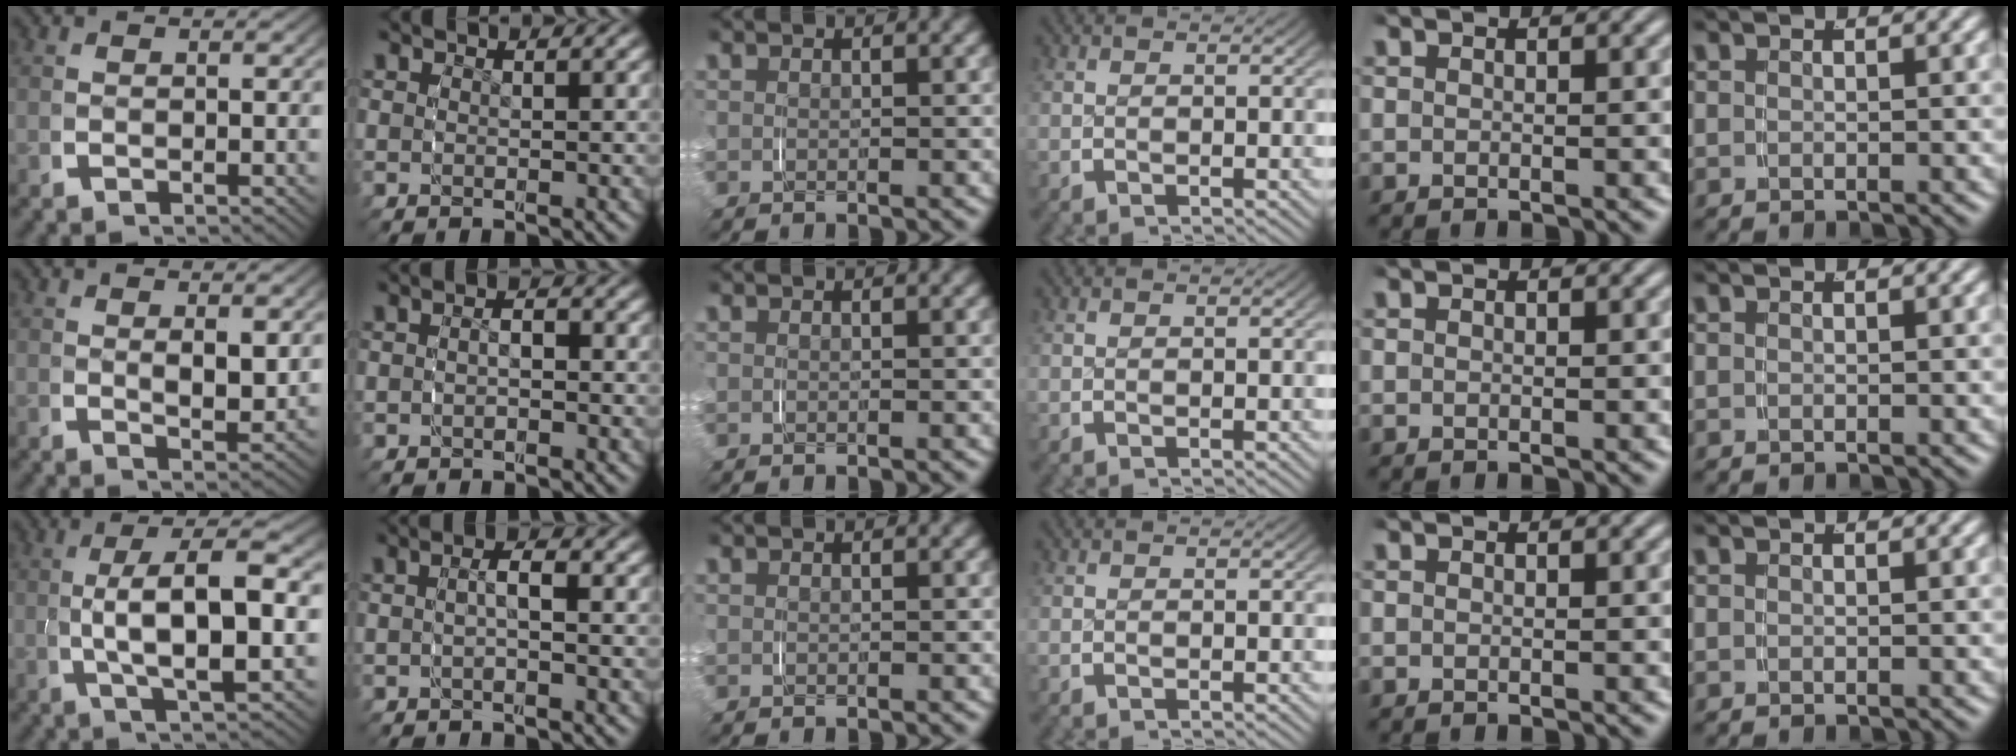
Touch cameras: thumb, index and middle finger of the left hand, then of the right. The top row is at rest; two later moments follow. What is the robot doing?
{"motion": "grasp_and_lifting", "object": "map"}